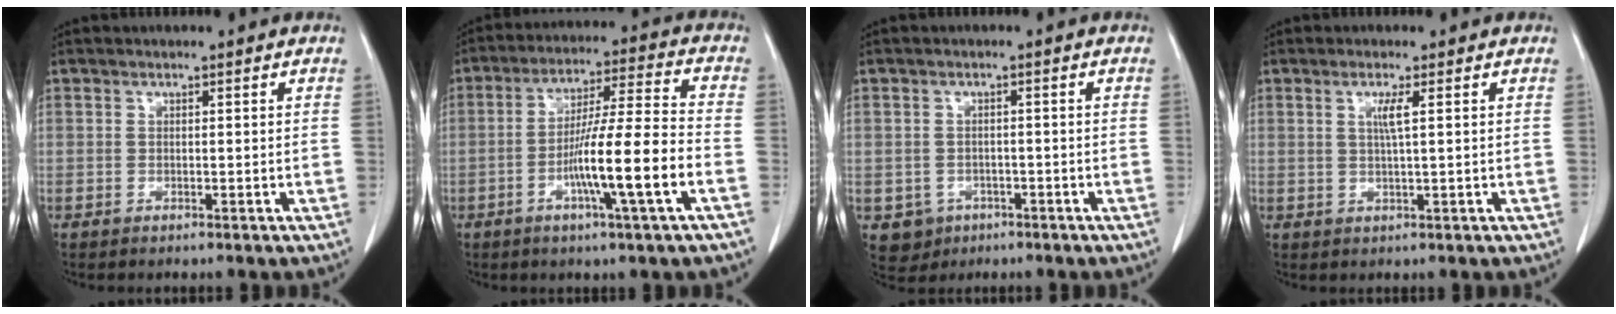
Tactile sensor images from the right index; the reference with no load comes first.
{"total": 12.6, "force": [-4.1, -0.7, 11.9], "torque": [-0.211, -0.001, -0.073]}
{"total": 3.7, "force": [-1.5, 3.3, 0.4], "torque": [-0.001, 0.009, -0.013]}
{"total": 2.3, "force": [0.6, -0.5, 2.1], "torque": [-0.047, 0.000, 0.013]}